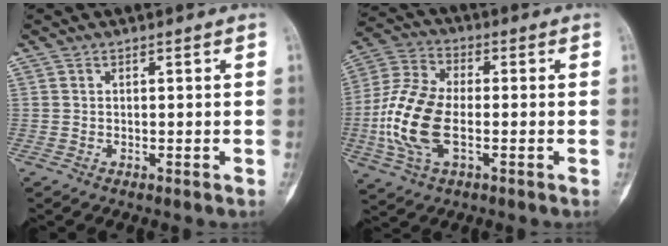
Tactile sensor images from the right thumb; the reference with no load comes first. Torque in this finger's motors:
{"motor_torque": [1.84, 1.88, 0.21, -0.12, 0.50]}